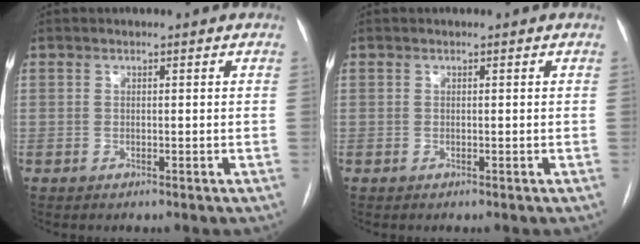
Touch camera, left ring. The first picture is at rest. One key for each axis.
{"total": 0.0}